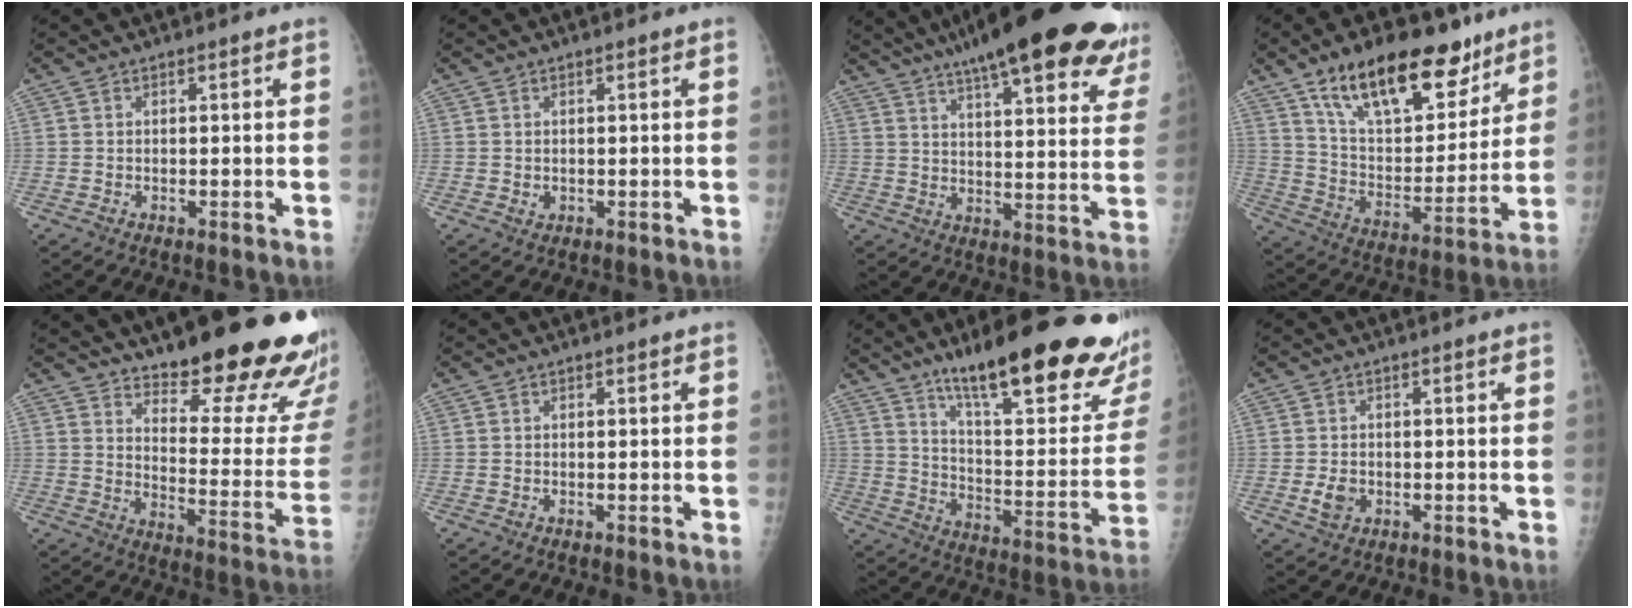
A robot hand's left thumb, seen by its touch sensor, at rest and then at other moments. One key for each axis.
{"total": 1.1, "fx": 0.0, "fy": 1.0, "fz": 0.5, "tx": -0.006, "ty": 0.000, "tz": 0.004}
{"total": 30.1, "fx": 21.4, "fy": 6.8, "fz": 20.0, "tx": -0.245, "ty": -0.055, "tz": 0.275}
{"total": 23.3, "fx": 15.0, "fy": 10.6, "fz": 14.3, "tx": -0.184, "ty": -0.052, "tz": 0.254}
{"total": 24.9, "fx": 18.1, "fy": 6.2, "fz": 15.9, "tx": -0.178, "ty": -0.132, "tz": 0.241}
{"total": 0.0}
{"total": 30.6, "fx": 19.9, "fy": 6.7, "fz": 22.3, "tx": -0.266, "ty": -0.080, "tz": 0.298}
{"total": 3.3, "fx": -0.9, "fy": 2.5, "fz": 2.0, "tx": -0.031, "ty": 0.001, "tz": -0.013}